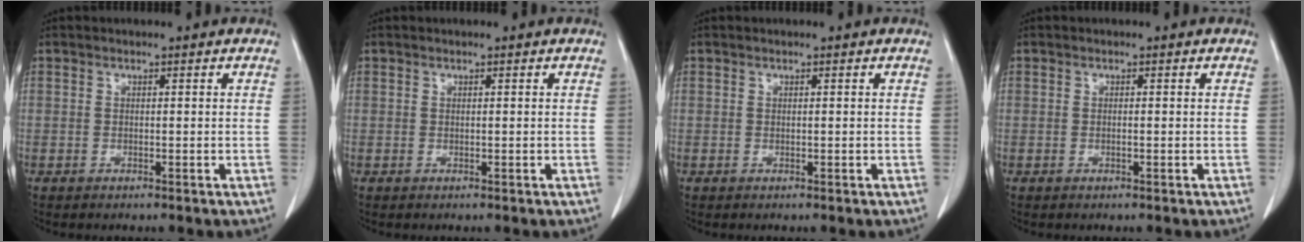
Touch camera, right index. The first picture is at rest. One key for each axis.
{"total": 0.0}
{"total": 0.0}
{"total": 0.0}